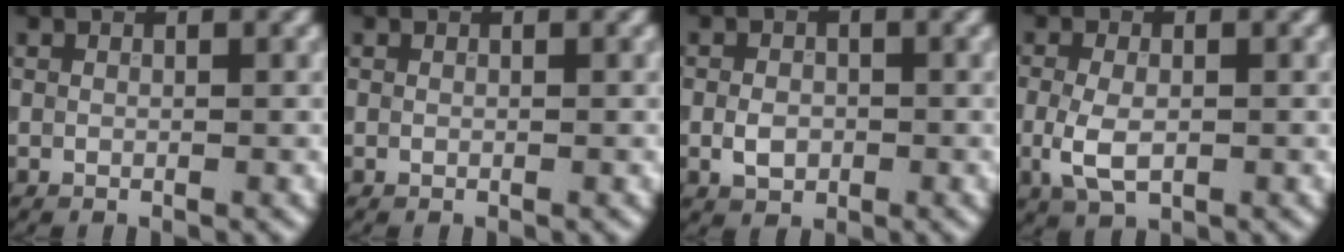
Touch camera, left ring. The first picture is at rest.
{"total": 0.0}
{"total": 2.2, "force": [-0.5, 1.7, 1.4], "torque": [-0.025, -0.002, -0.014]}
{"total": 3.6, "force": [-0.7, 2.1, 2.9], "torque": [-0.069, -0.005, -0.013]}